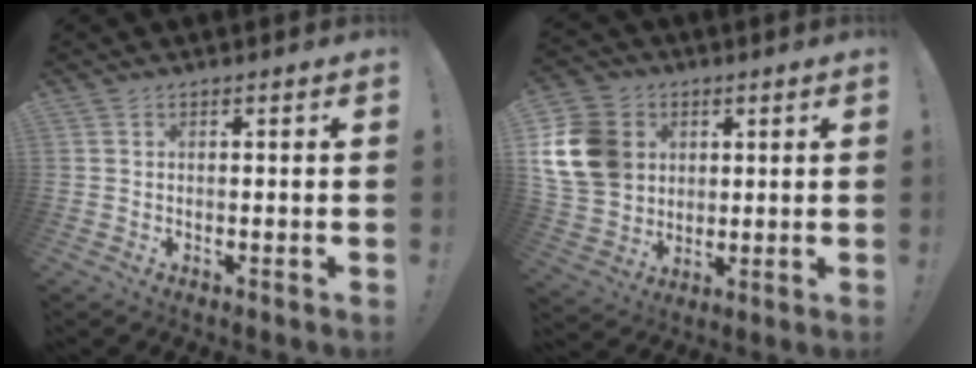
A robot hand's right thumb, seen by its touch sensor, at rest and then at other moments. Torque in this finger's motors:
{"motor_torque": [1.64, 1.55, 0.44, -0.05, 0.36]}